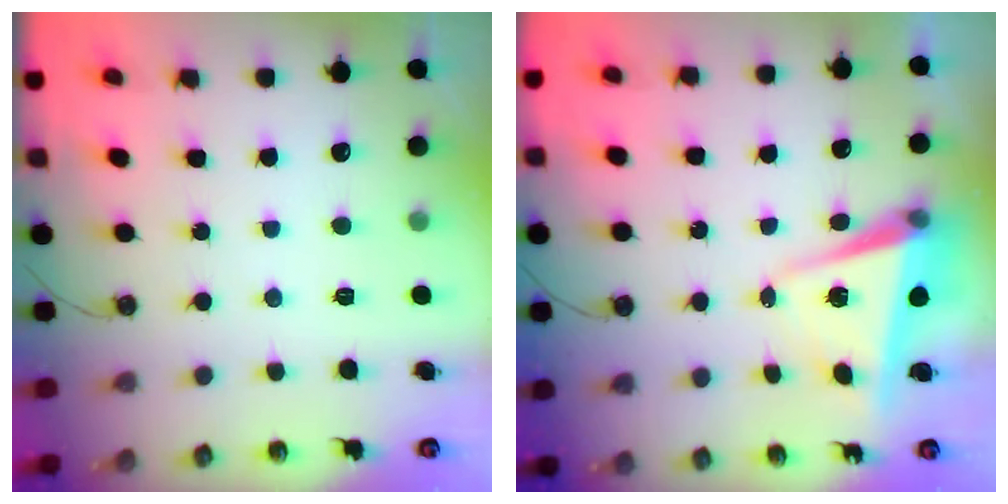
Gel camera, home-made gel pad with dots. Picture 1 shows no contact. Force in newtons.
{"total": 5.4, "press": 5.3, "slide": 1.0}